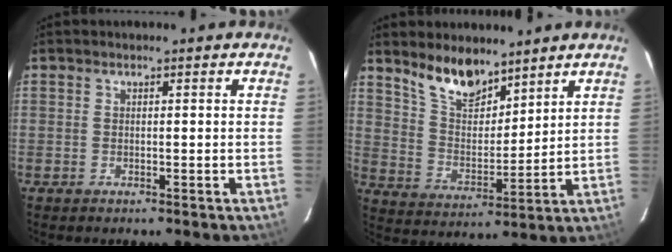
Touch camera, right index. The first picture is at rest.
{"total": 10.3, "force": [8.2, 4.1, 4.8], "torque": [-0.088, 0.005, 0.161]}